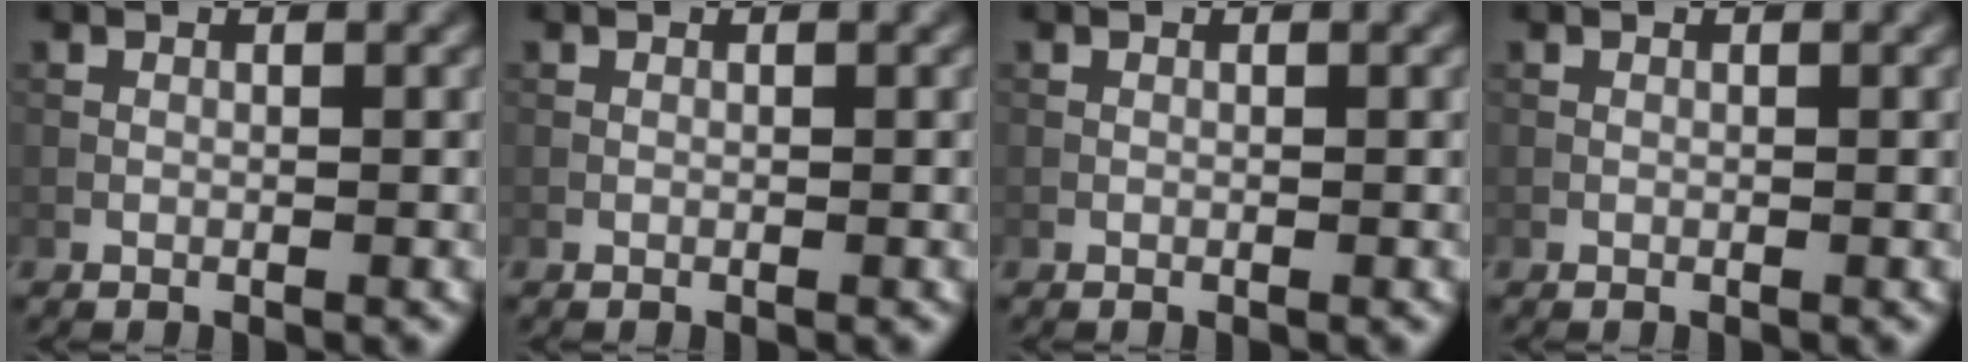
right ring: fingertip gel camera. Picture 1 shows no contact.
{"total": 0.0}
{"total": 0.0}
{"total": 0.0}